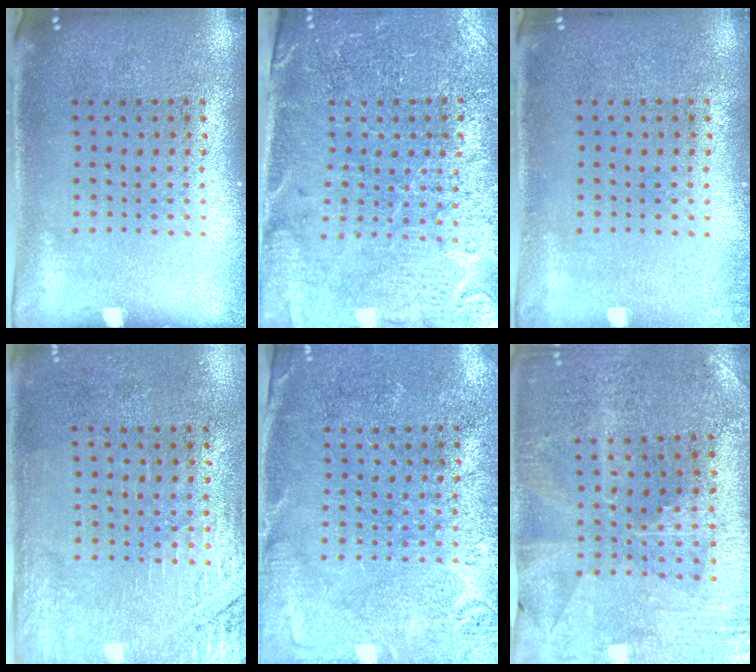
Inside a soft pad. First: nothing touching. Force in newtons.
{"total": 3.3, "press": 3.2, "slide": 0.9}
{"total": 0.7, "press": 0.6, "slide": 0.2}
{"total": 2.7, "press": 2.4, "slide": 1.2}
{"total": 2.8, "press": 2.6, "slide": 0.9}
{"total": 1.0, "press": 1.0, "slide": 0.3}